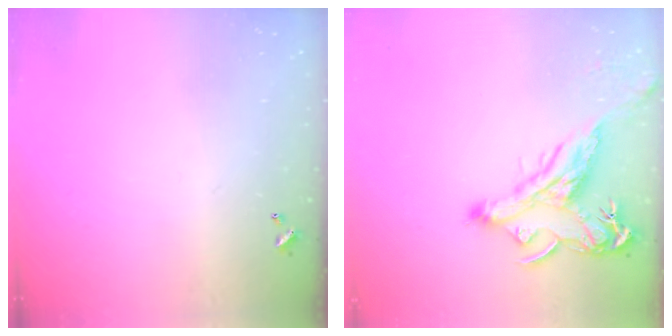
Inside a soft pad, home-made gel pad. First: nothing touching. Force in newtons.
{"total": 1.4, "press": 0.8, "slide": 1.1}